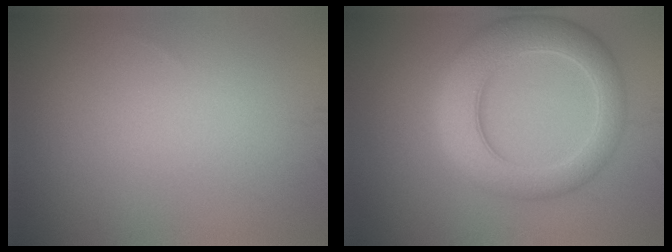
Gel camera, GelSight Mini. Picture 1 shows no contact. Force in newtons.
{"total": 7.3, "press": 7.2, "slide": 0.4}